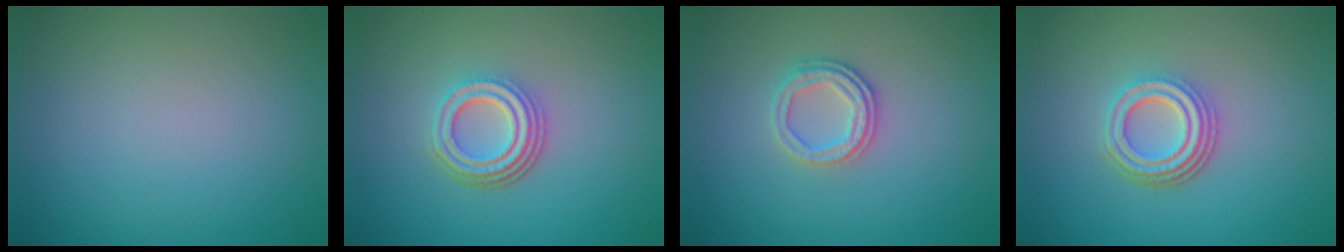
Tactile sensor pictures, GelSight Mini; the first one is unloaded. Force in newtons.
{"total": 4.5, "press": 3.3, "slide": 3.0}
{"total": 2.5, "press": 2.4, "slide": 0.8}
{"total": 4.4, "press": 3.3, "slide": 2.9}